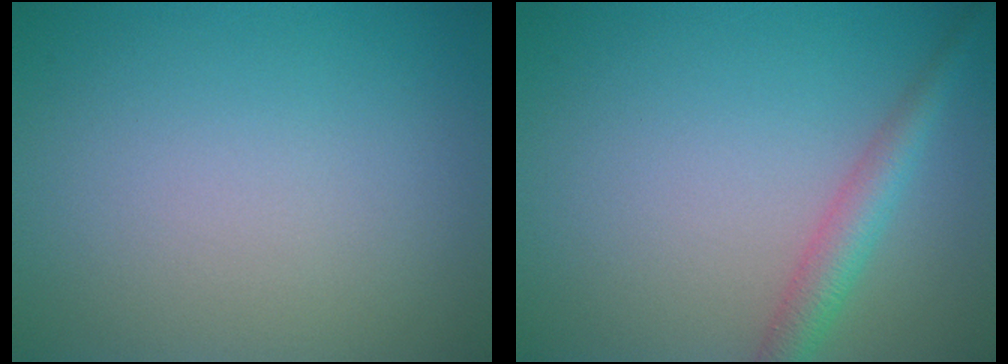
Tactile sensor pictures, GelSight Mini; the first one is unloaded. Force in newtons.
{"total": 2.8, "press": 2.8, "slide": 0.2}